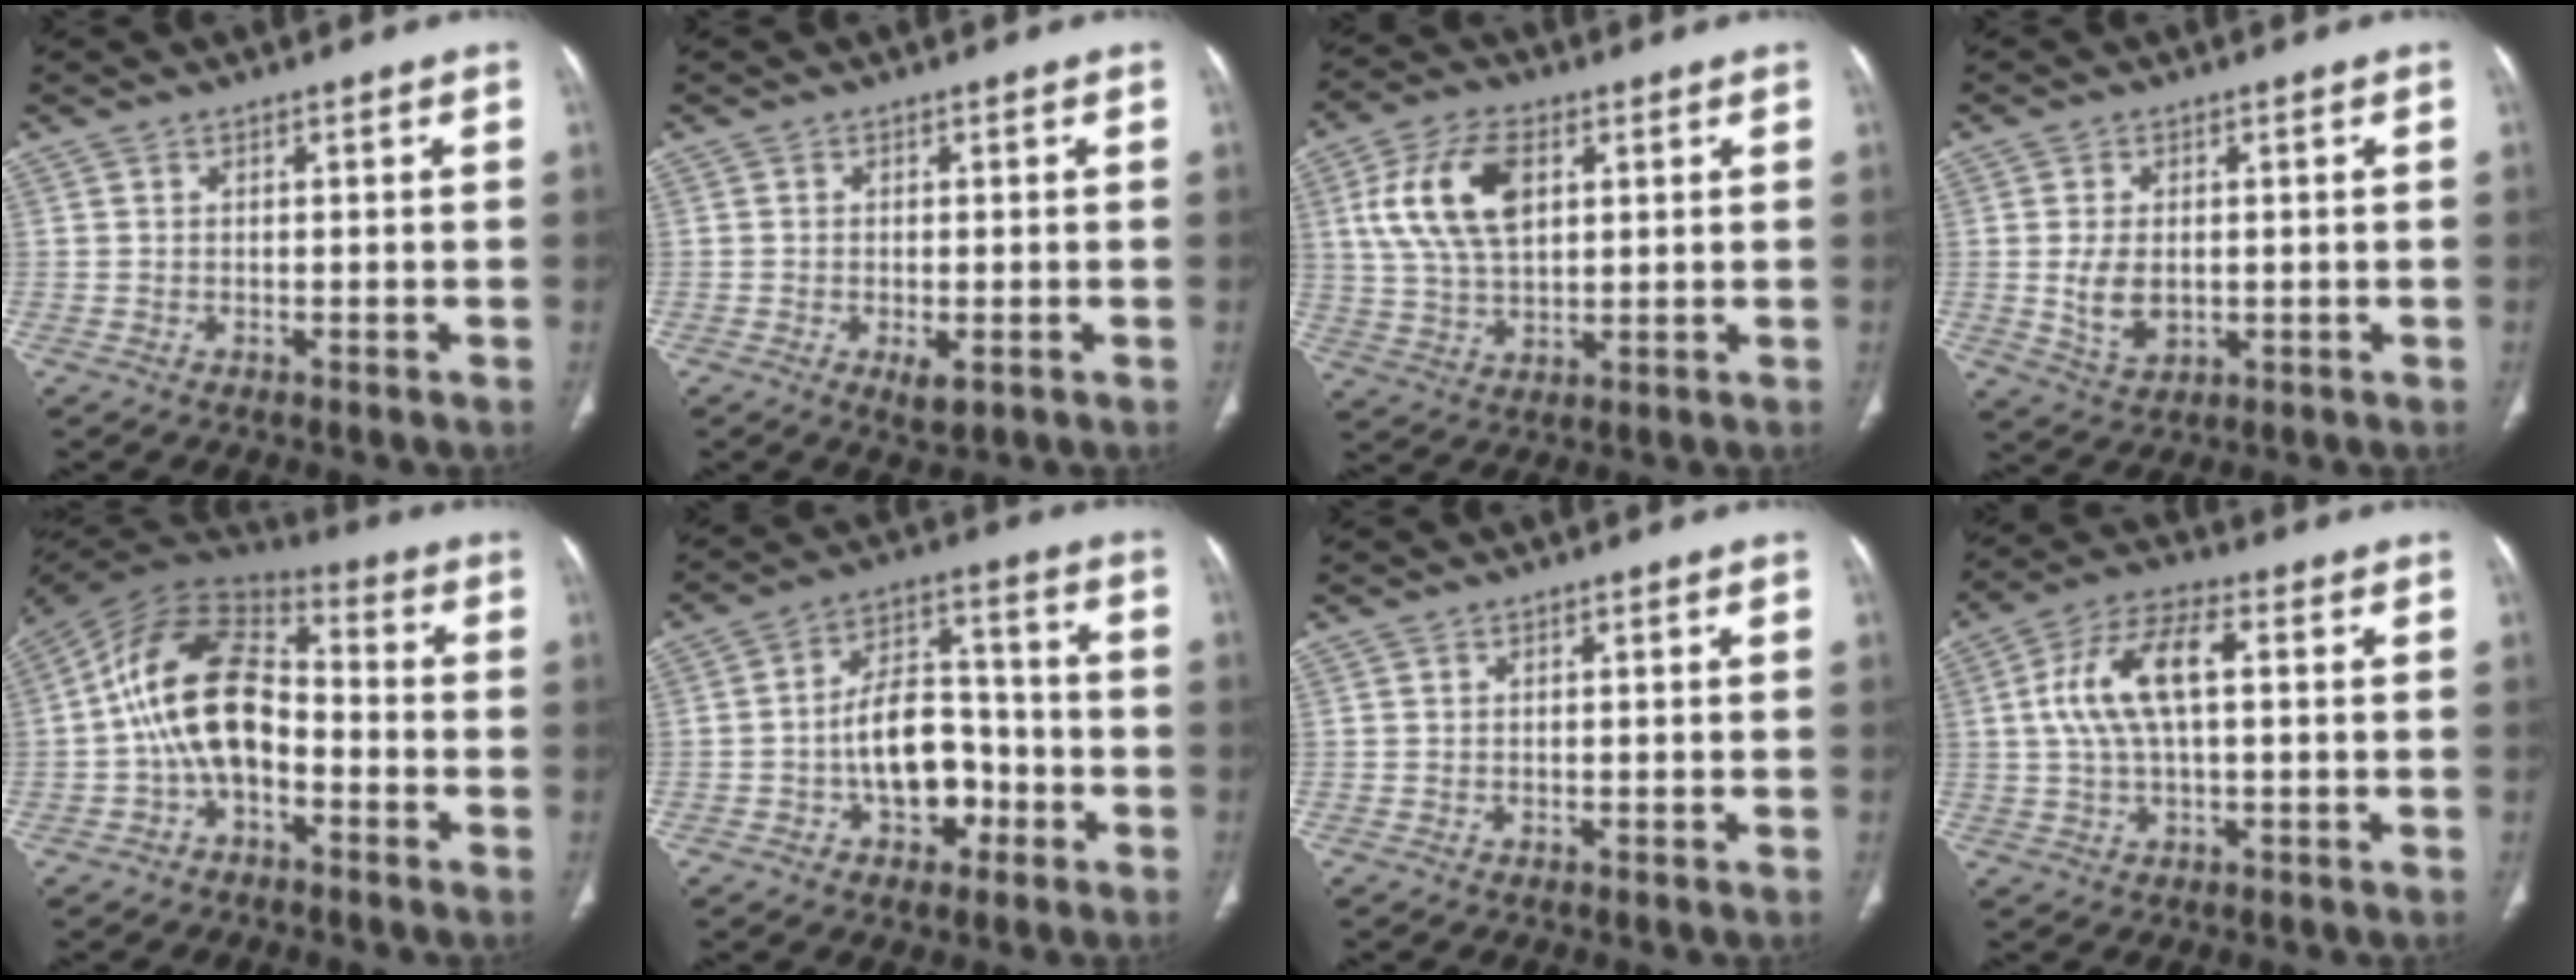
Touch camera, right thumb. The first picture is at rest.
{"total": 2.9, "force": [-1.0, 1.3, 2.4], "torque": [-0.040, -0.006, -0.012]}
{"total": 13.2, "force": [3.8, 7.5, 10.2], "torque": [-0.194, -0.001, 0.075]}
{"total": 6.3, "force": [-0.1, 4.1, 4.8], "torque": [-0.084, -0.008, 0.009]}
{"total": 15.6, "force": [-2.9, 9.6, 11.9], "torque": [-0.199, 0.052, -0.059]}
{"total": 11.6, "force": [-3.9, 7.7, 7.8], "torque": [-0.087, 0.047, -0.059]}
{"total": 0.0}
{"total": 11.4, "force": [1.7, 5.0, 10.1], "torque": [-0.209, 0.028, 0.028]}